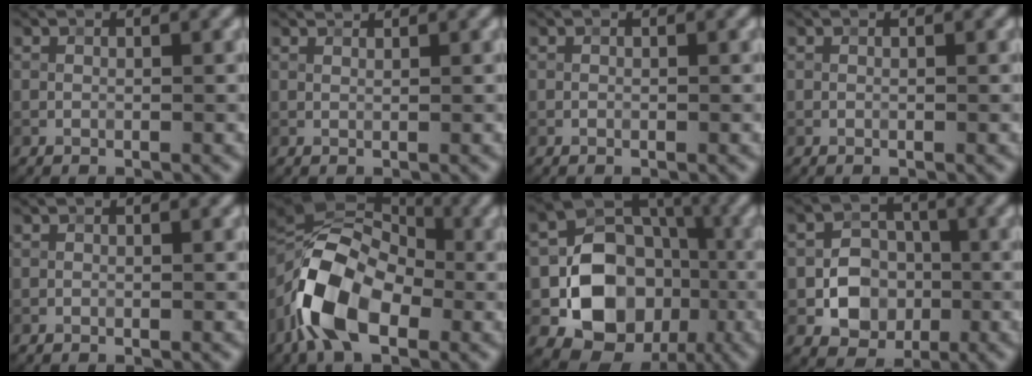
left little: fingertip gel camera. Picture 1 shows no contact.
{"total": 0.7, "force": [0.7, 0.0, 0.2], "torque": [-0.008, -0.003, 0.010]}
{"total": 0.0}
{"total": 0.0}
{"total": 0.0}
{"total": 12.0, "force": [-3.9, 7.0, 8.9], "torque": [-0.179, 0.005, -0.090]}
{"total": 10.0, "force": [-2.4, 8.1, 5.5], "torque": [-0.076, -0.007, -0.040]}
{"total": 5.0, "force": [-1.2, 4.1, 2.5], "torque": [-0.031, -0.001, -0.021]}